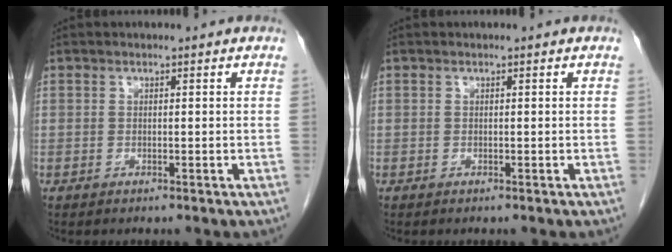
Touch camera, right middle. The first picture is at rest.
{"total": 0.0}